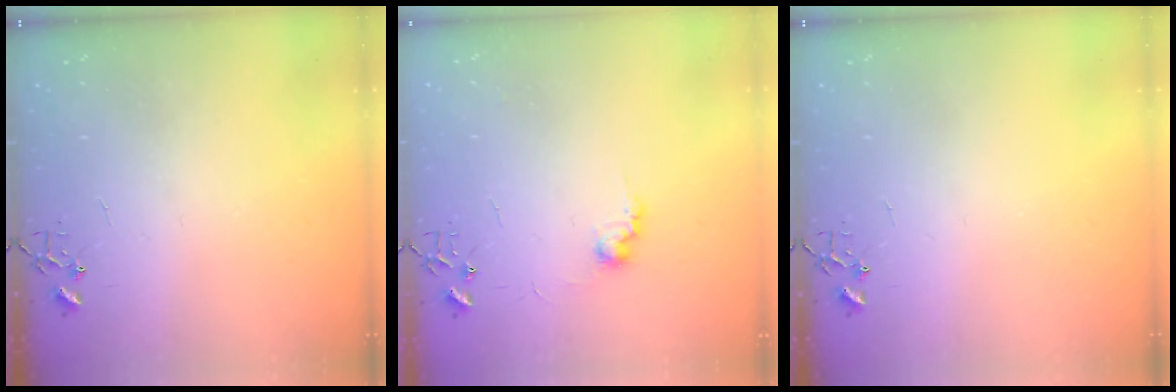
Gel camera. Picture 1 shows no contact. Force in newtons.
{"total": 7.5, "press": 7.4, "slide": 0.3}
{"total": 0.0}